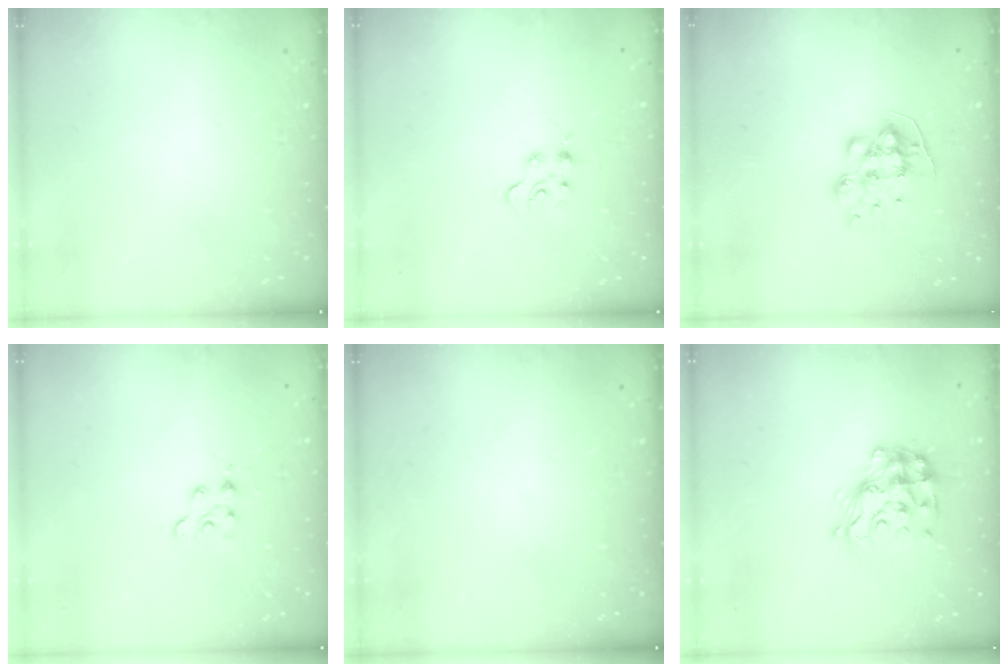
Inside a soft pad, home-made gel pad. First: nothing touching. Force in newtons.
{"total": 4.8, "press": 4.8, "slide": 0.4}
{"total": 8.9, "press": 8.9, "slide": 0.1}
{"total": 3.8, "press": 3.7, "slide": 0.5}
{"total": 0.0}
{"total": 16.7, "press": 16.6, "slide": 1.1}